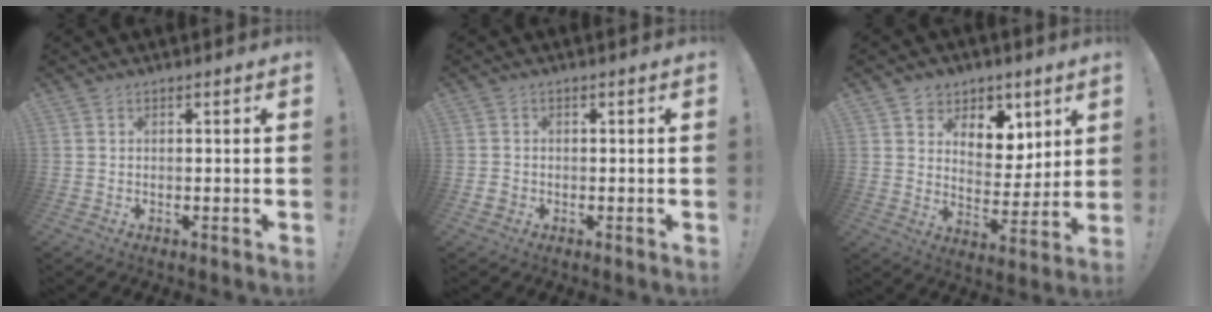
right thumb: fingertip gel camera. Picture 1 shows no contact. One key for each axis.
{"total": 1.7, "fx": -0.7, "fy": 1.4, "fz": 0.8, "tx": -0.017, "ty": 0.005, "tz": -0.012}
{"total": 9.3, "fx": 5.4, "fy": 7.0, "fz": 2.8, "tx": -0.035, "ty": -0.038, "tz": 0.108}